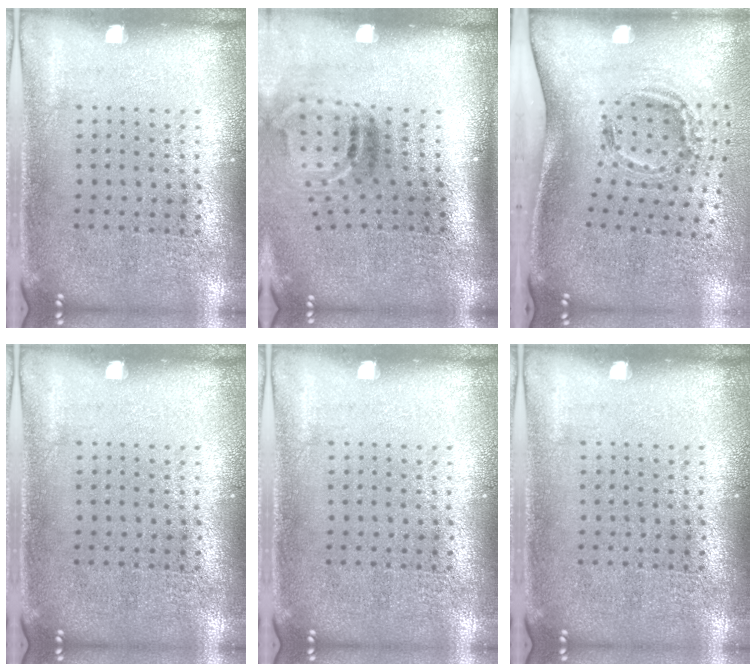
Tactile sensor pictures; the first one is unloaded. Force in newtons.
{"total": 2.0, "press": 1.3, "slide": 1.6}
{"total": 1.6, "press": 1.1, "slide": 1.1}
{"total": 0.0}
{"total": 0.0}
{"total": 0.0}